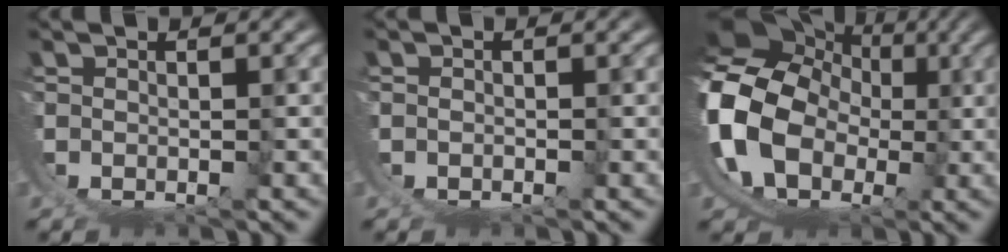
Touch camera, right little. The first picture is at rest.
{"total": 1.0, "force": [-0.3, 0.9, 0.3], "torque": [-0.009, 0.000, -0.005]}
{"total": 21.4, "force": [3.6, 17.9, 11.2], "torque": [-0.292, -0.042, 0.060]}